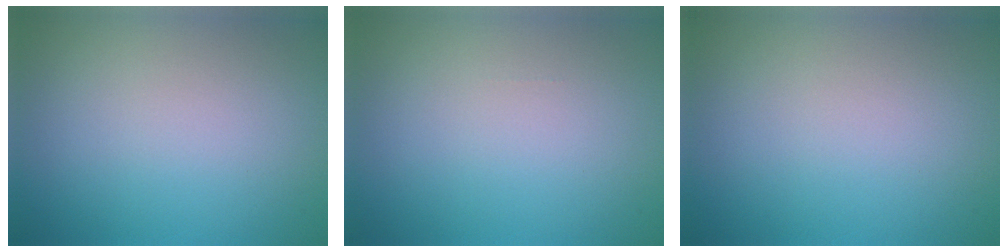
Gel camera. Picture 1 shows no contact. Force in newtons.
{"total": 0.0}
{"total": 0.0}